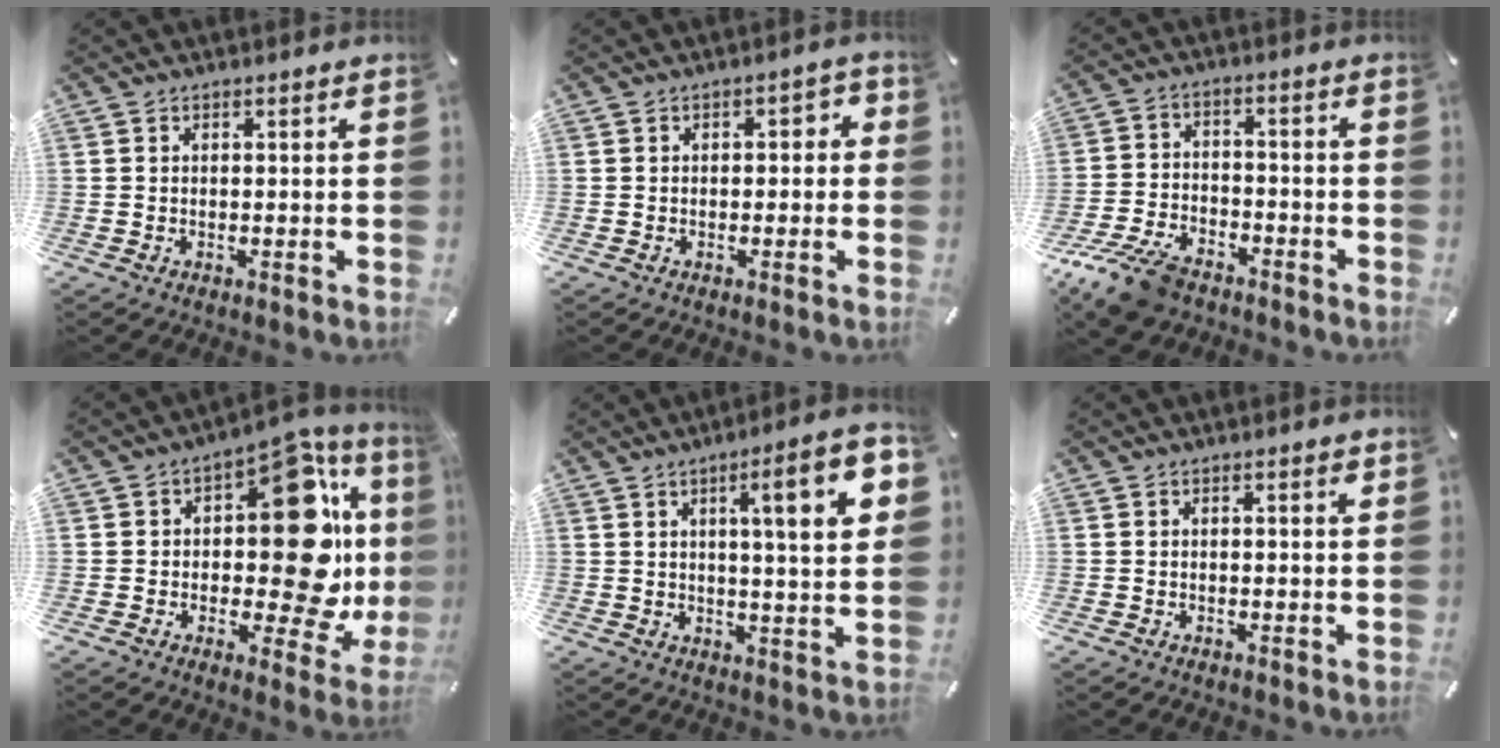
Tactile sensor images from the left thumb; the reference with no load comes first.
{"total": 2.1, "force": [-0.8, 1.4, 1.4], "torque": [-0.025, 0.012, -0.017]}
{"total": 10.8, "force": [-7.9, 5.2, 5.3], "torque": [-0.105, 0.040, -0.148]}
{"total": 23.2, "force": [2.4, 11.7, 19.9], "torque": [-0.276, -0.027, 0.036]}
{"total": 14.4, "force": [5.2, 2.8, 13.1], "torque": [-0.193, -0.013, 0.071]}
{"total": 1.0, "force": [0.5, 0.2, 0.9], "torque": [-0.018, 0.004, 0.007]}